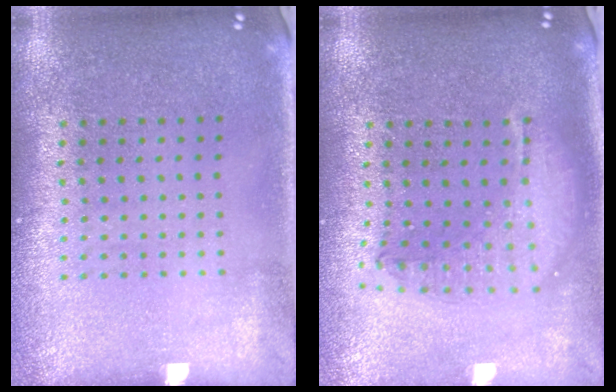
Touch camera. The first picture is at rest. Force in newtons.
{"total": 1.8, "press": 1.5, "slide": 1.0}